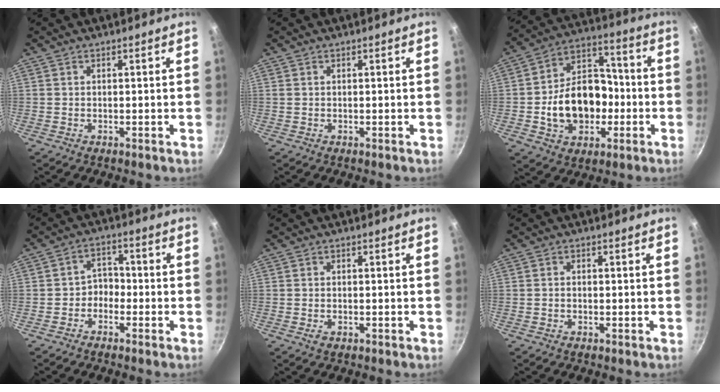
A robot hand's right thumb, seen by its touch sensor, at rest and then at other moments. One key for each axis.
{"total": 0.0}
{"total": 17.8, "fx": -3.1, "fy": 13.3, "fz": 11.4, "tx": -0.152, "ty": 0.052, "tz": -0.048}
{"total": 4.0, "fx": -1.8, "fy": 3.1, "fz": 1.8, "tx": -0.002, "ty": 0.030, "tz": -0.035}
{"total": 1.3, "fx": -0.5, "fy": 0.8, "fz": 0.8, "tx": -0.015, "ty": 0.000, "tz": -0.008}
{"total": 0.9, "fx": -0.3, "fy": 0.6, "fz": 0.5, "tx": -0.010, "ty": 0.004, "tz": -0.006}